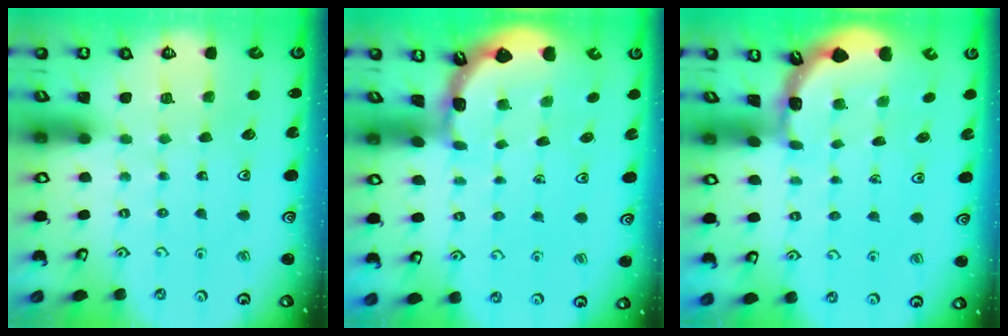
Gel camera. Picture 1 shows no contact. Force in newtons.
{"total": 1.6, "press": 1.6, "slide": 0.2}
{"total": 1.7, "press": 1.7, "slide": 0.1}